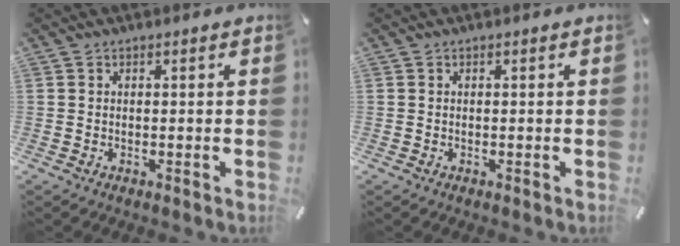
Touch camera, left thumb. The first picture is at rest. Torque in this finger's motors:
{"motor_torque": [-0.01, 0.00, -0.01, -0.01, 0.00]}